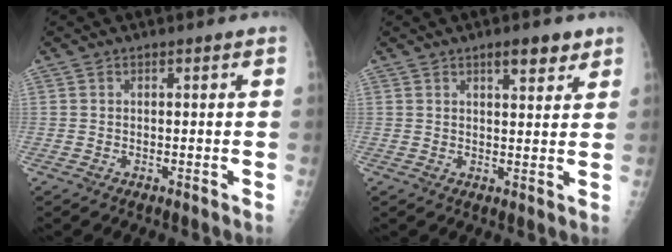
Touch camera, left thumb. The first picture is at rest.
{"total": 4.7, "force": [3.1, 1.6, 3.1], "torque": [-0.031, -0.016, 0.043]}